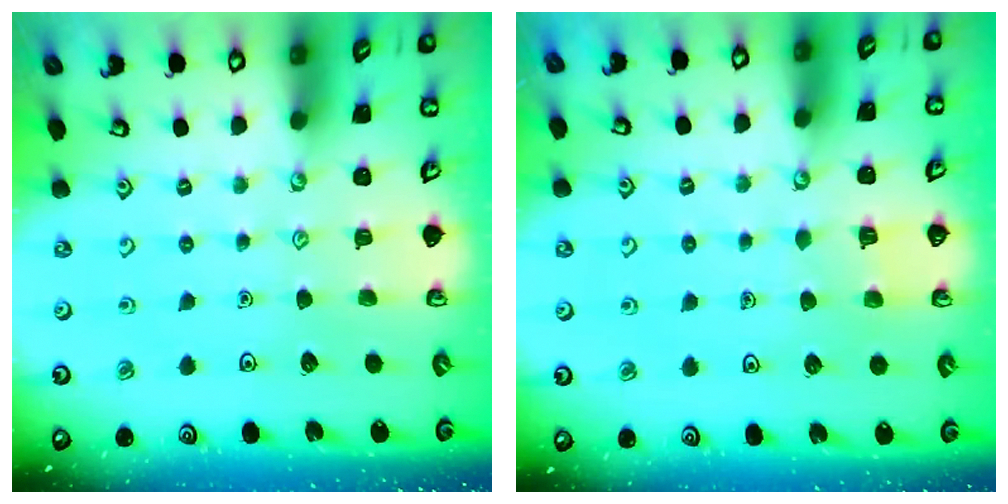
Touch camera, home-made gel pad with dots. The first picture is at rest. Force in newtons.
{"total": 2.6, "press": 2.6, "slide": 0.2}